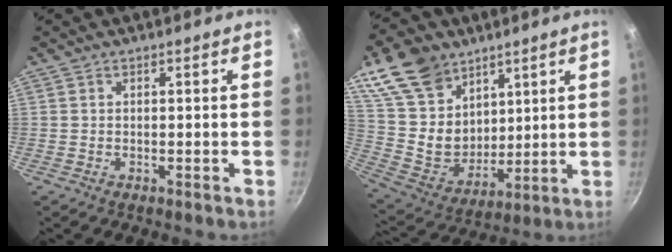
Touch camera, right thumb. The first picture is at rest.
{"total": 20.0, "force": [11.4, 13.7, 9.1], "torque": [-0.135, -0.058, 0.230]}